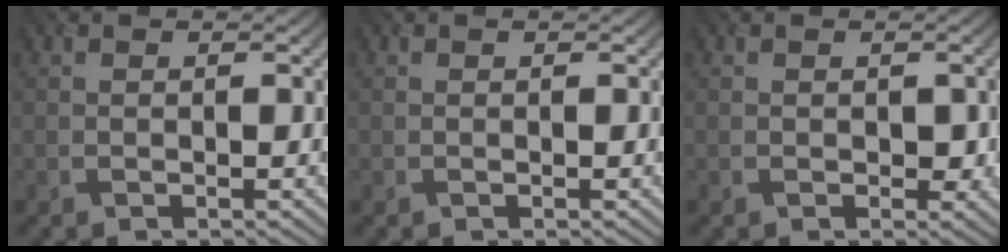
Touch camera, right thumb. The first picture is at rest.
{"total": 0.0}
{"total": 1.3, "force": [-0.1, 1.1, 0.7], "torque": [-0.015, -0.008, -0.002]}